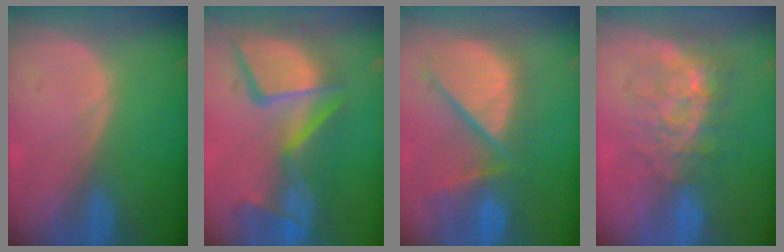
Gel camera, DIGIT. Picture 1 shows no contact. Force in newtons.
{"total": 13.1, "press": 11.3, "slide": 6.6}
{"total": 11.7, "press": 10.4, "slide": 5.3}
{"total": 8.9, "press": 7.5, "slide": 4.7}